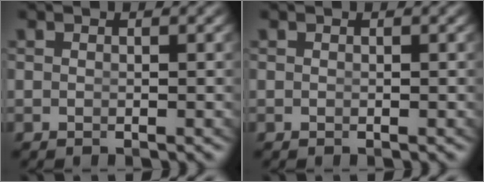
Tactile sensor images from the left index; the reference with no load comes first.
{"total": 0.0}